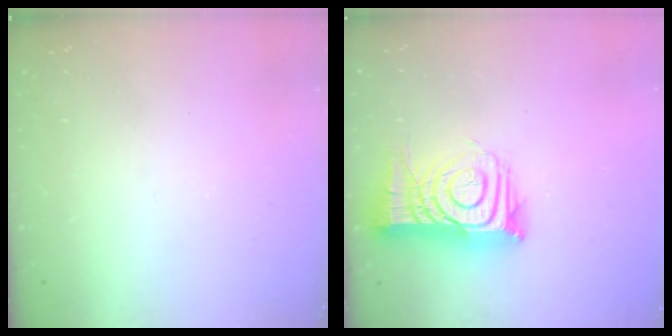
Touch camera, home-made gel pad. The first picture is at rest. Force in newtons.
{"total": 14.4, "press": 14.4, "slide": 1.1}